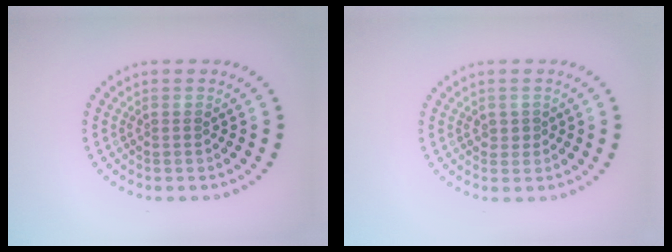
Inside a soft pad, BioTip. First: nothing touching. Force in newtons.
{"total": 0.6, "press": 0.5, "slide": 0.2}